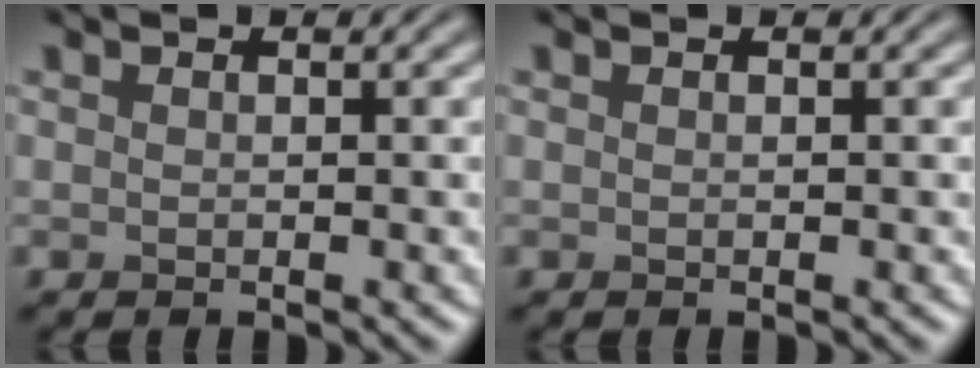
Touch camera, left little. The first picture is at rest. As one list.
[{"total": 0.0}]